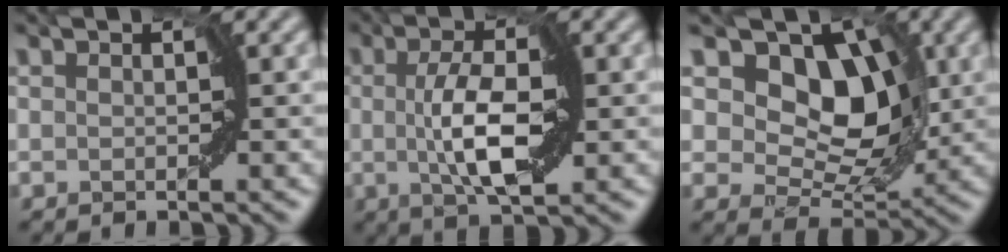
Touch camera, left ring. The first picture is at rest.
{"total": 5.5, "force": [-0.1, 1.6, 5.2], "torque": [-0.110, -0.002, -0.003]}
{"total": 13.0, "force": [6.2, 8.3, 7.8], "torque": [-0.117, 0.027, 0.080]}